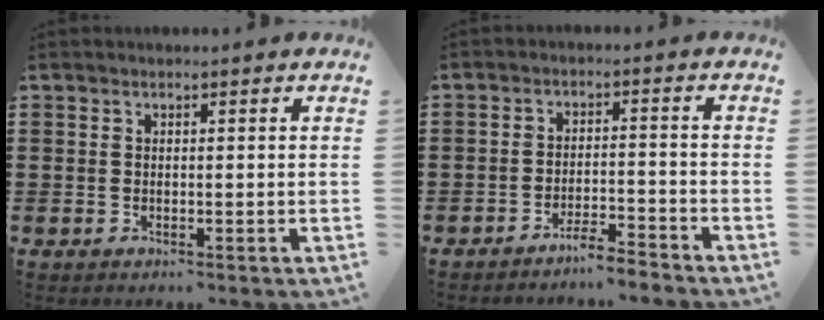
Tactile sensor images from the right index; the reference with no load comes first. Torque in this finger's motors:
{"motor_torque": [-1.00, 1.13, -1.05, -0.21]}